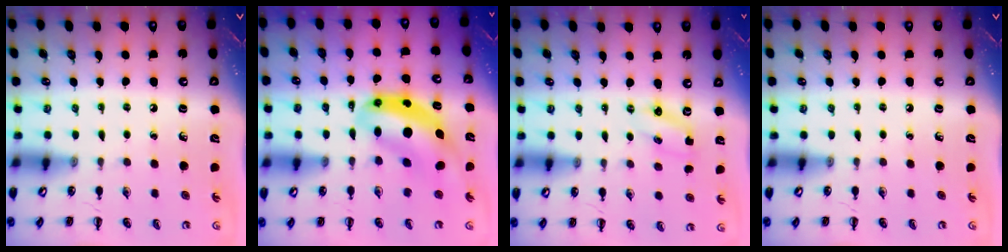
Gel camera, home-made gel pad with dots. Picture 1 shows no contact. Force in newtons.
{"total": 9.4, "press": 9.1, "slide": 2.5}
{"total": 2.7, "press": 2.6, "slide": 0.8}
{"total": 0.0}